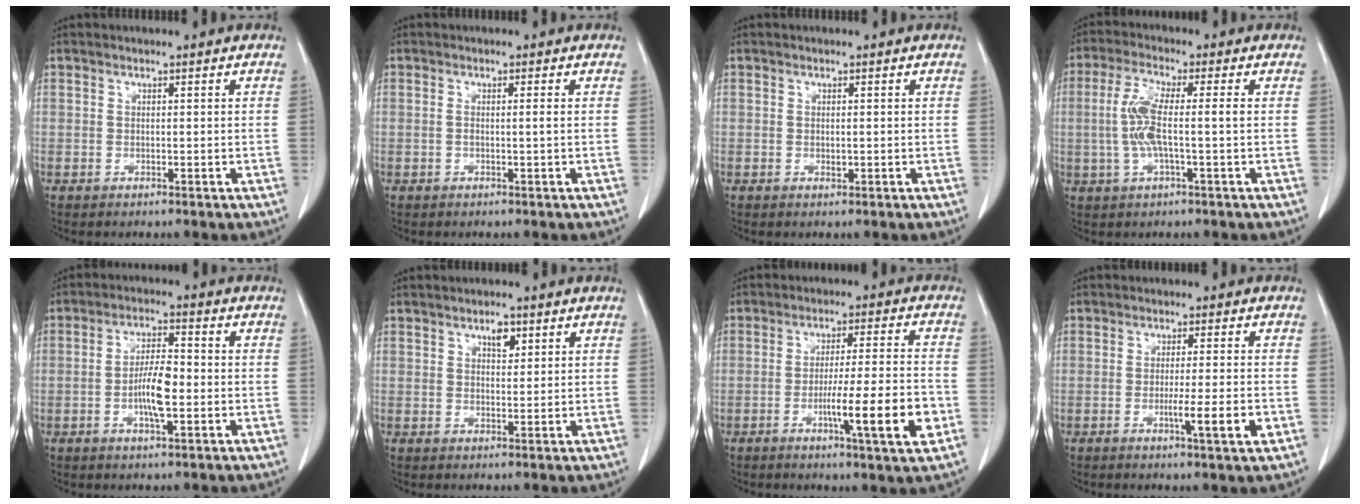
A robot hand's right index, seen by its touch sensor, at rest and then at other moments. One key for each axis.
{"total": 1.1, "fx": -0.1, "fy": -0.3, "fz": 1.1, "tx": -0.024, "ty": 0.001, "tz": -0.003}
{"total": 0.7, "fx": -0.1, "fy": 0.3, "fz": 0.7, "tx": -0.015, "ty": -0.002, "tz": 0.000}
{"total": 6.2, "fx": -0.4, "fy": 1.1, "fz": 6.1, "tx": -0.137, "ty": 0.002, "tz": -0.013}
{"total": 6.7, "fx": -1.4, "fy": 1.6, "fz": 6.4, "tx": -0.124, "ty": 0.003, "tz": -0.027}
{"total": 2.5, "fx": 1.4, "fy": 1.2, "fz": 1.7, "tx": -0.026, "ty": -0.001, "tz": 0.023}
{"total": 11.3, "fx": -3.9, "fy": -0.2, "fz": 10.6, "tx": -0.168, "ty": -0.011, "tz": -0.062}
{"total": 5.5, "fx": -1.8, "fy": -0.4, "fz": 5.2, "tx": -0.078, "ty": -0.010, "tz": -0.025}